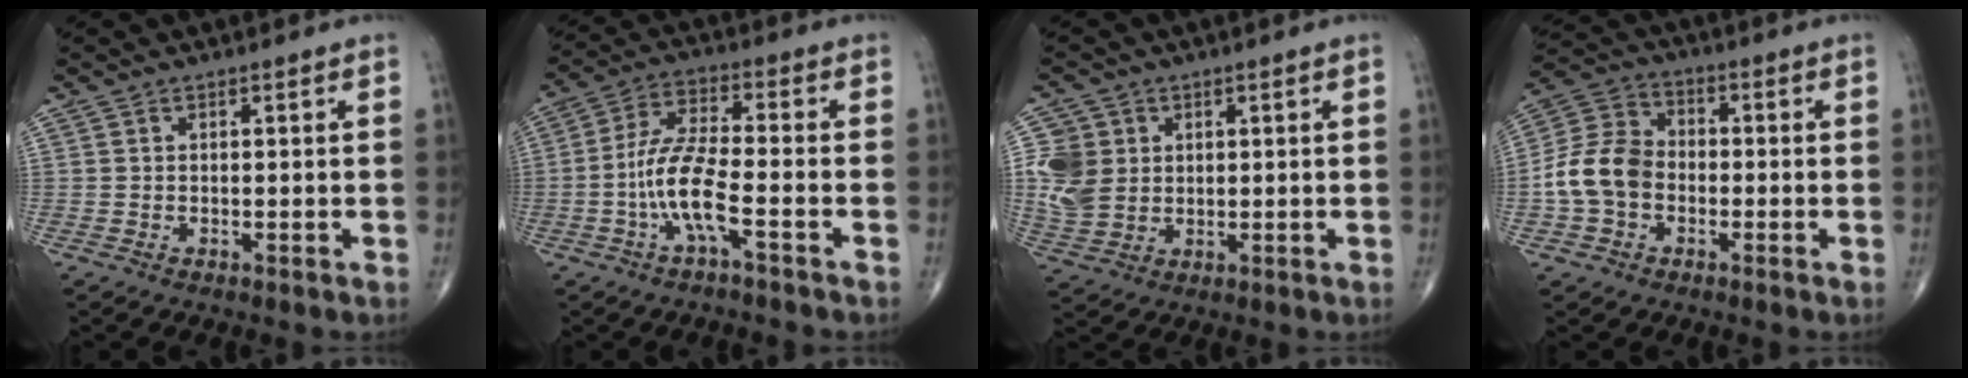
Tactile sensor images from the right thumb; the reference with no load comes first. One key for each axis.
{"total": 9.4, "fx": -3.4, "fy": 2.0, "fz": 8.5, "tx": -0.189, "ty": 0.032, "tz": -0.069}
{"total": 8.1, "fx": 1.7, "fy": 7.0, "fz": 3.7, "tx": -0.056, "ty": -0.005, "tz": 0.041}
{"total": 10.6, "fx": -2.1, "fy": 8.2, "fz": 6.4, "tx": -0.118, "ty": 0.035, "tz": -0.051}